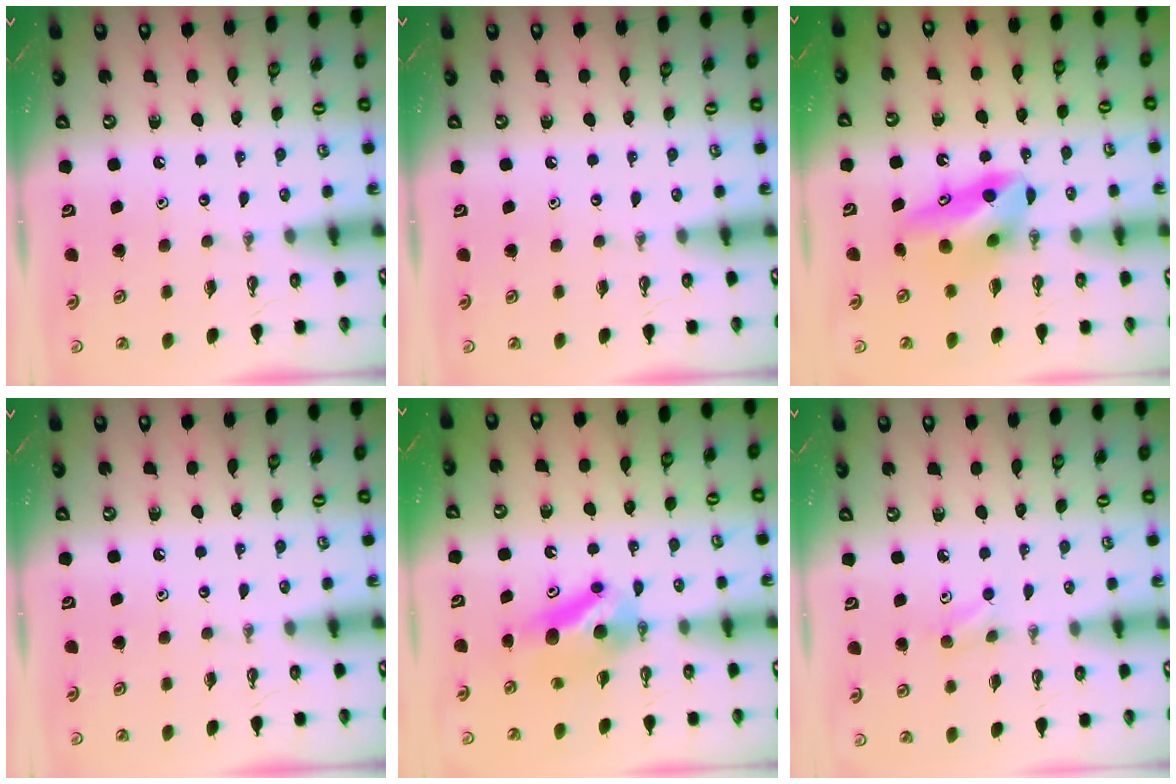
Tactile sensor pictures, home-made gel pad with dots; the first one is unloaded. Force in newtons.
{"total": 0.0}
{"total": 8.8, "press": 8.6, "slide": 1.4}
{"total": 0.0}
{"total": 6.8, "press": 6.3, "slide": 2.5}
{"total": 4.5, "press": 4.4, "slide": 0.6}